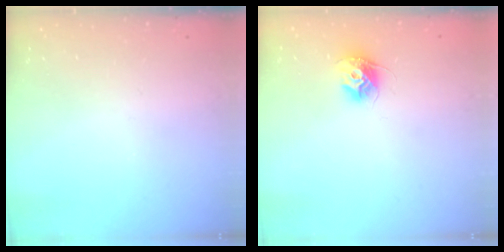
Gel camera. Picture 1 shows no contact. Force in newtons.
{"total": 9.5, "press": 9.5, "slide": 0.2}